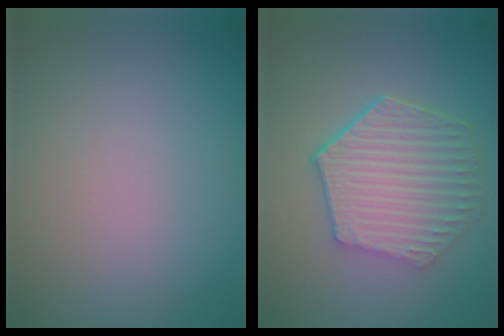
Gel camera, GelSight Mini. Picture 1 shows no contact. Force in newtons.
{"total": 6.5, "press": 4.9, "slide": 4.3}